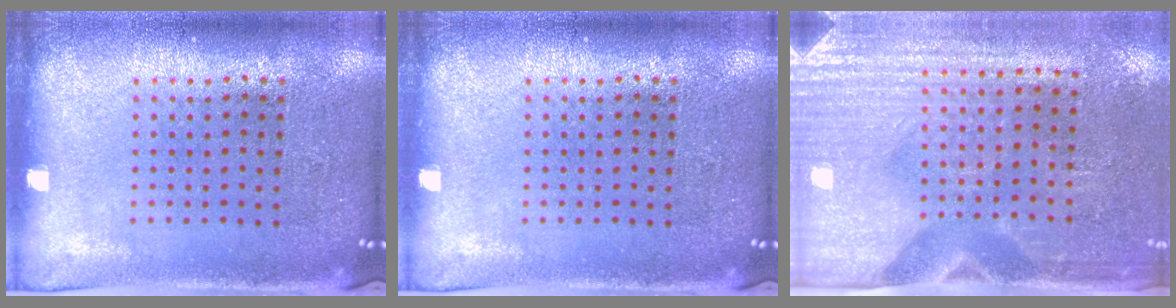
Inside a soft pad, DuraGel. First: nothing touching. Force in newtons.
{"total": 0.0}
{"total": 3.0, "press": 2.7, "slide": 1.4}